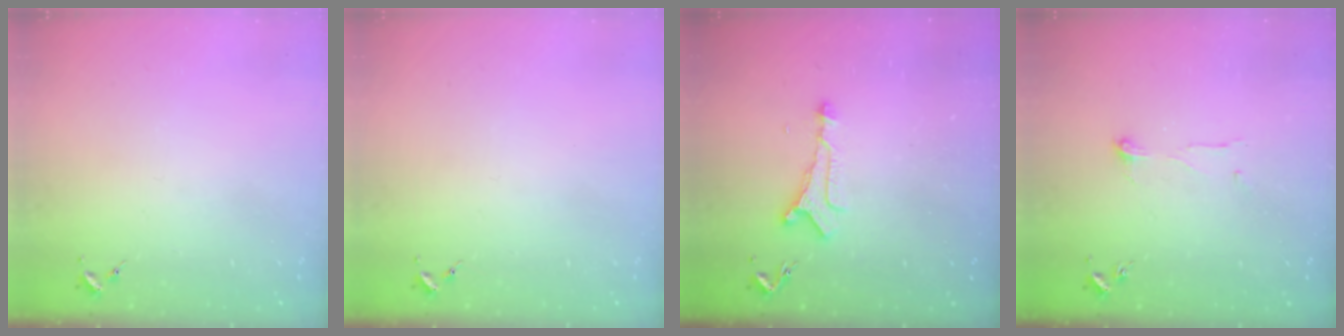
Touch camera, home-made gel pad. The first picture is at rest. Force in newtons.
{"total": 0.0}
{"total": 6.9, "press": 6.9, "slide": 0.7}
{"total": 4.1, "press": 4.1, "slide": 0.3}